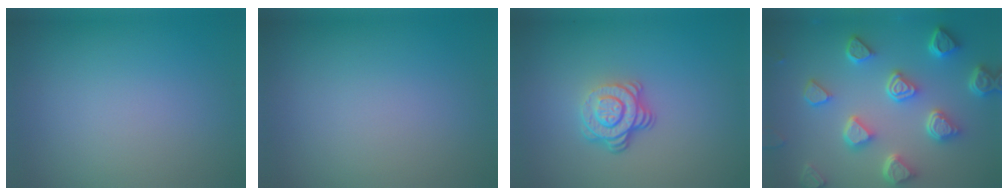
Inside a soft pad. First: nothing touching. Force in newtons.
{"total": 0.0}
{"total": 4.0, "press": 2.7, "slide": 2.9}
{"total": 6.7, "press": 5.3, "slide": 4.0}